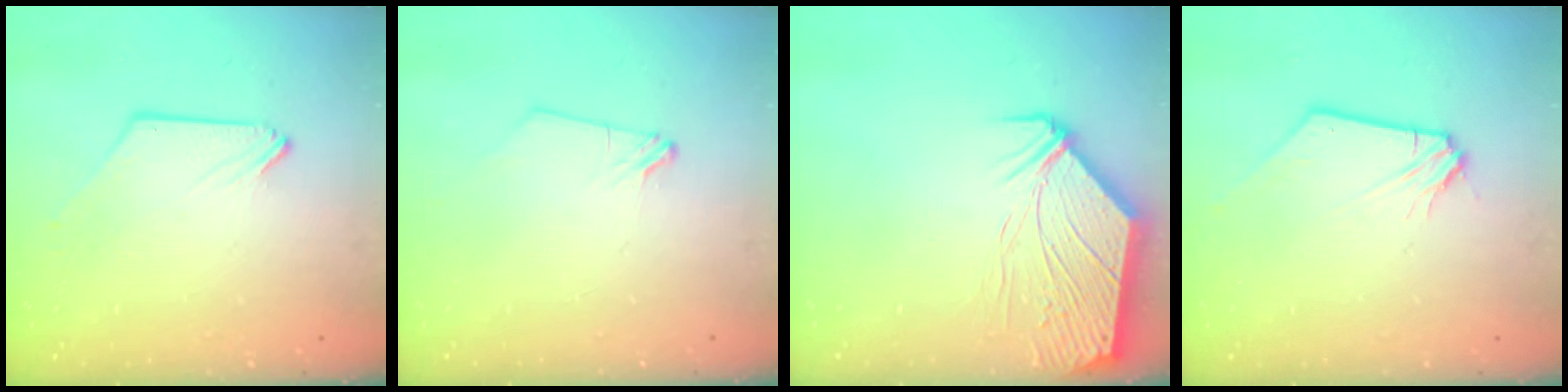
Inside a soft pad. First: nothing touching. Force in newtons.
{"total": 1.0, "press": 1.0, "slide": 0.1}
{"total": 11.3, "press": 11.1, "slide": 1.7}
{"total": 1.2, "press": 1.2, "slide": 0.1}